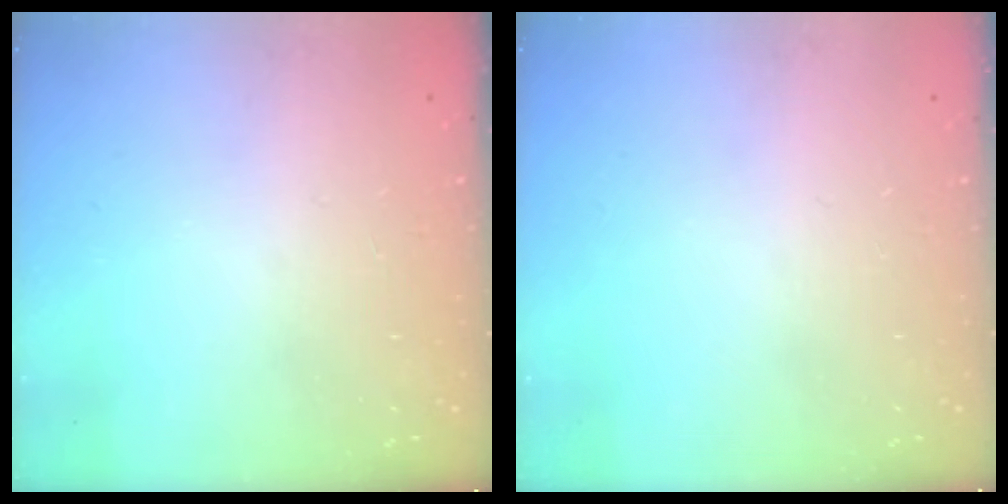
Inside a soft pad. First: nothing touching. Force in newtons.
{"total": 0.0}